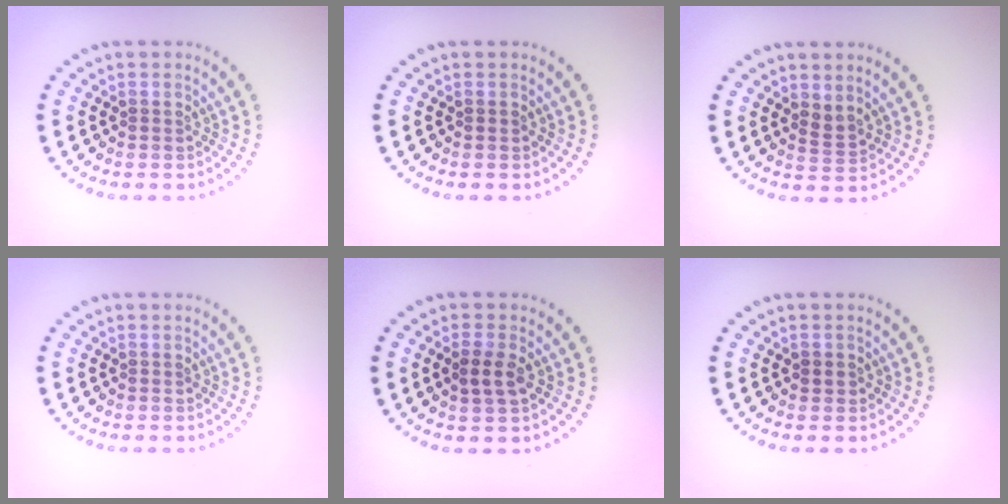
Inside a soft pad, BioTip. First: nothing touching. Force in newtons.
{"total": 0.5, "press": 0.5, "slide": 0.1}
{"total": 1.4, "press": 1.1, "slide": 0.8}
{"total": 0.0}
{"total": 2.2, "press": 2.2, "slide": 0.6}
{"total": 0.9, "press": 0.8, "slide": 0.5}